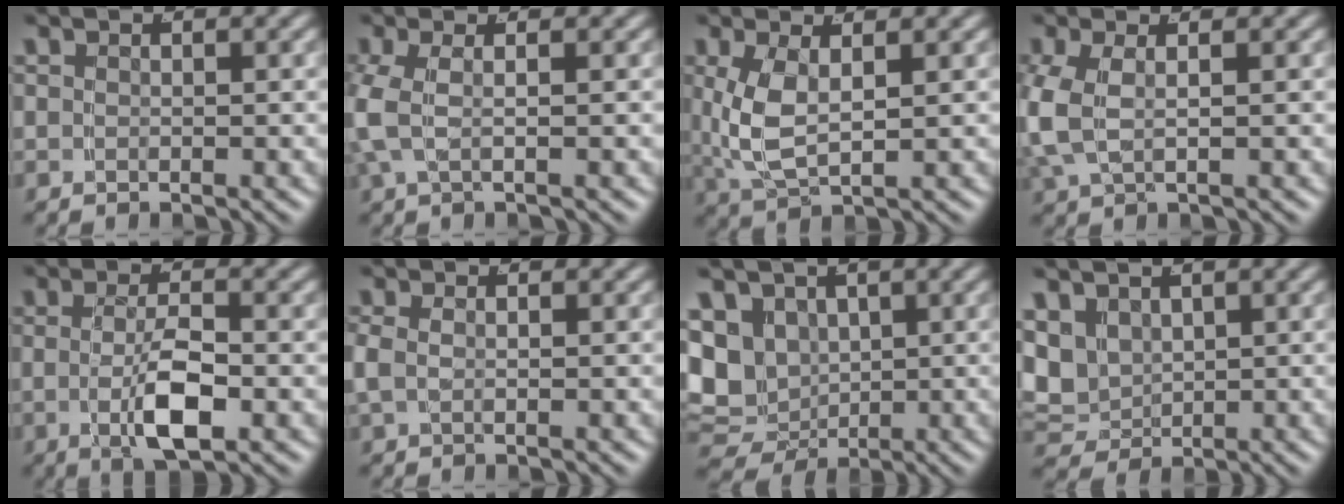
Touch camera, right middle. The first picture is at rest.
{"total": 2.9, "force": [0.0, 1.3, 2.6], "torque": [-0.074, -0.001, 0.004]}
{"total": 4.9, "force": [0.5, 2.8, 4.0], "torque": [-0.110, -0.008, 0.024]}
{"total": 4.0, "force": [0.0, 2.6, 3.0], "torque": [-0.090, -0.008, 0.008]}
{"total": 5.1, "force": [-1.0, 1.8, 4.6], "torque": [-0.077, -0.008, -0.015]}
{"total": 1.5, "force": [0.0, 0.9, 1.2], "torque": [-0.034, -0.002, 0.004]}
{"total": 10.4, "force": [-1.2, 9.4, 4.3], "torque": [-0.117, -0.050, -0.002]}
{"total": 5.4, "force": [0.9, 4.8, 2.3], "torque": [-0.079, -0.031, 0.032]}